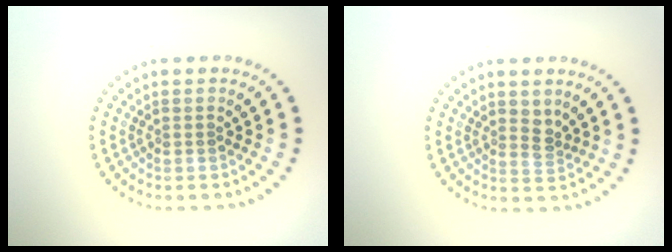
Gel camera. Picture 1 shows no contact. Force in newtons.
{"total": 1.4, "press": 1.2, "slide": 0.7}